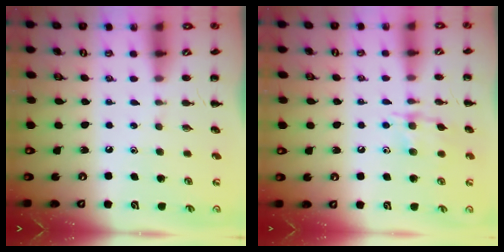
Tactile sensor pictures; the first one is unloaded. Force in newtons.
{"total": 9.7, "press": 9.7, "slide": 0.5}